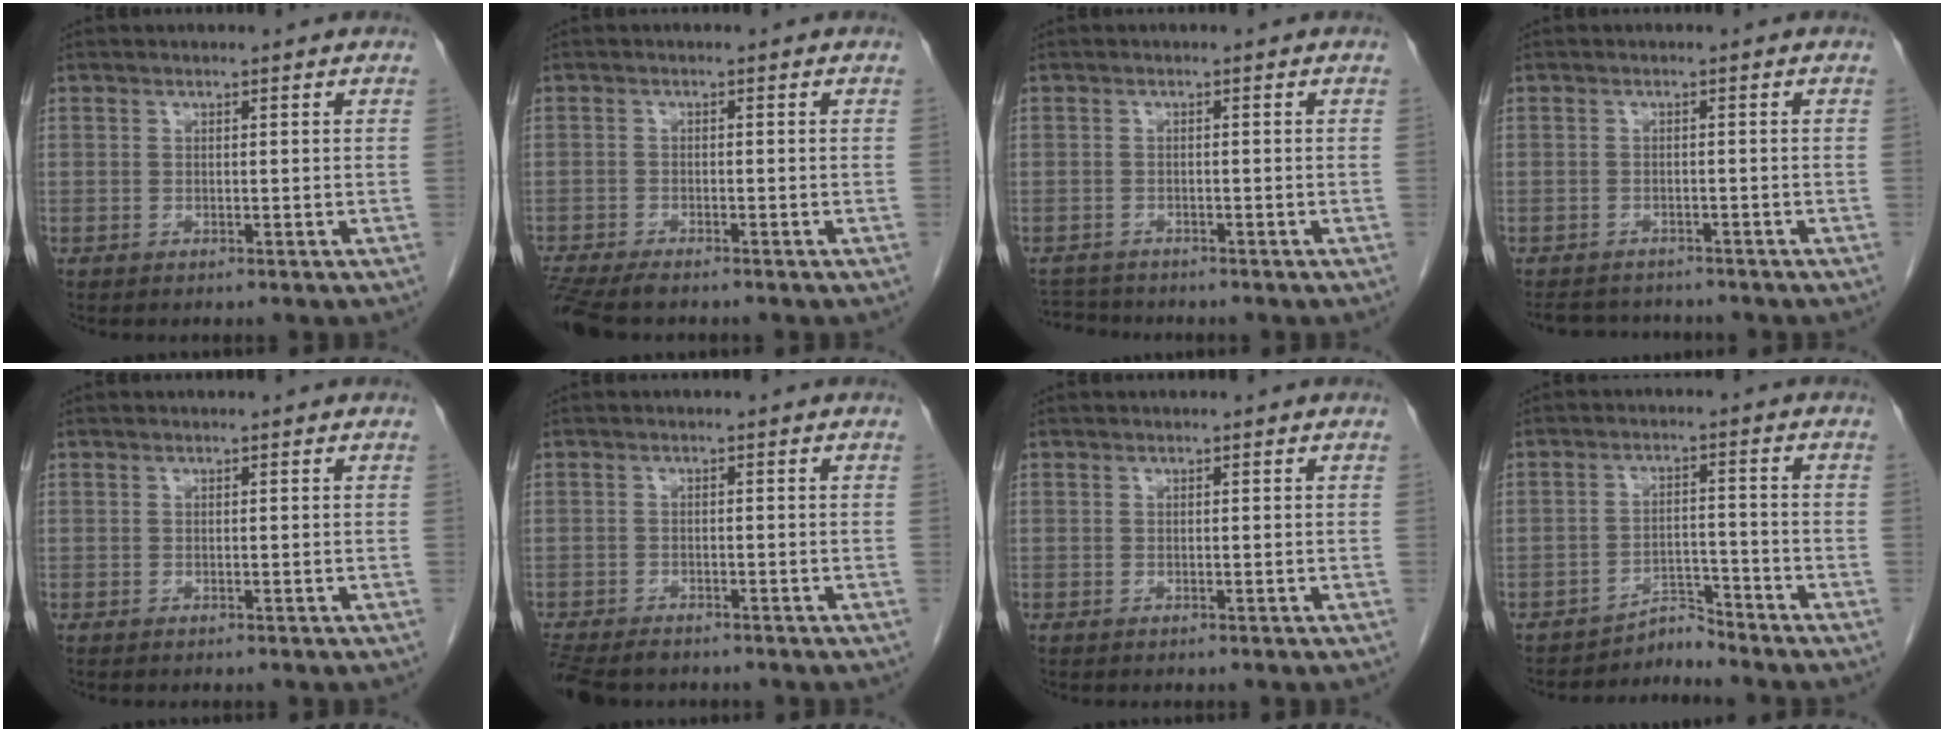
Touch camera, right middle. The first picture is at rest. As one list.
[{"total": 6.9, "force": [-5.9, 1.2, 3.4], "torque": [-0.061, -0.016, -0.103]}, {"total": 3.1, "force": [-3.0, 0.6, -0.3], "torque": [0.008, -0.012, -0.051]}, {"total": 6.0, "force": [-5.6, 1.6, 1.1], "torque": [-0.018, -0.001, -0.080]}, {"total": 0.0}, {"total": 8.3, "force": [-6.8, 3.3, 3.5], "torque": [-0.073, -0.011, -0.104]}, {"total": 0.0}, {"total": 3.4, "force": [-3.3, -0.2, -1.0], "torque": [0.026, 0.002, -0.050]}]